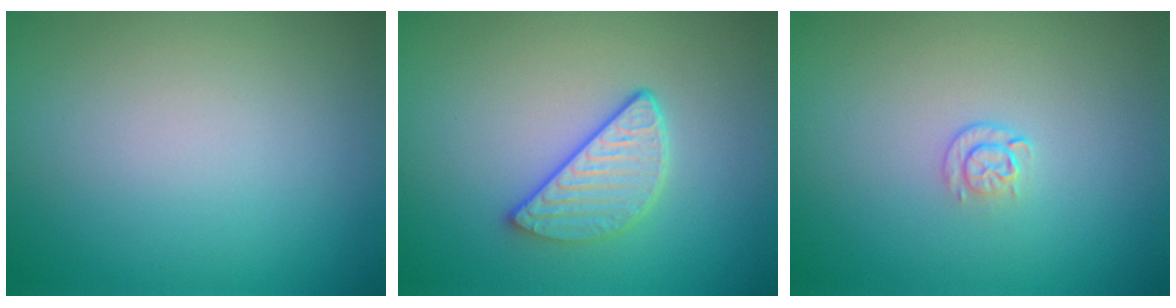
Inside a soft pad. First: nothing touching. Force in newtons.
{"total": 3.2, "press": 2.6, "slide": 2.0}
{"total": 1.1, "press": 0.6, "slide": 0.9}